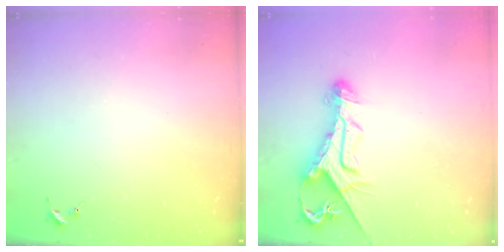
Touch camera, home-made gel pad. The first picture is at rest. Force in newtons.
{"total": 11.9, "press": 11.8, "slide": 1.3}